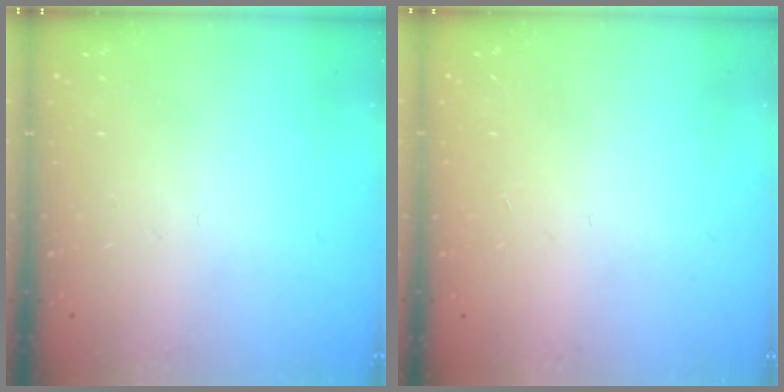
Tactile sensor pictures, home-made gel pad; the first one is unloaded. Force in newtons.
{"total": 1.0, "press": 0.9, "slide": 0.2}